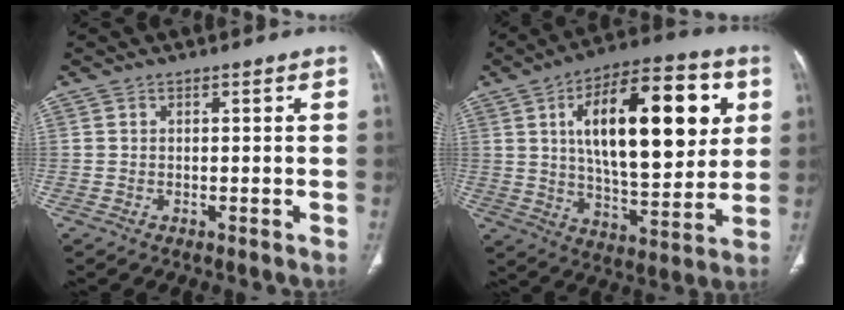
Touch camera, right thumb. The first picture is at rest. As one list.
[{"total": 26.0, "force": [6.8, 11.3, 22.4], "torque": [-0.314, -0.012, 0.102]}]